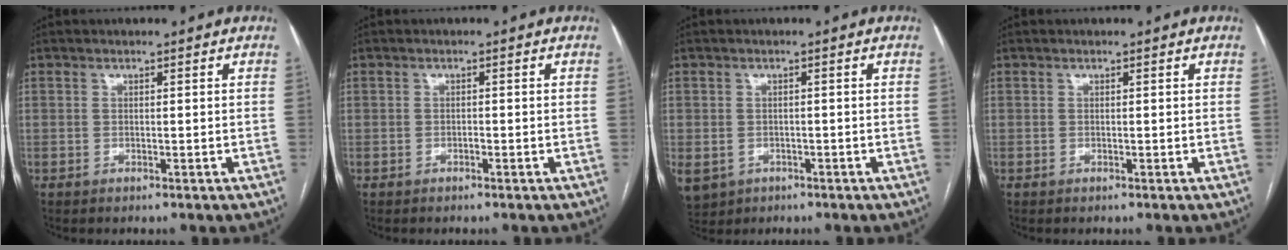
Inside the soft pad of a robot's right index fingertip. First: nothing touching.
{"total": 0.5, "force": [-0.4, 0.2, 0.3], "torque": [-0.009, 0.001, -0.008]}
{"total": 8.9, "force": [-3.7, 7.5, 3.2], "torque": [-0.099, -0.003, -0.047]}
{"total": 0.0}